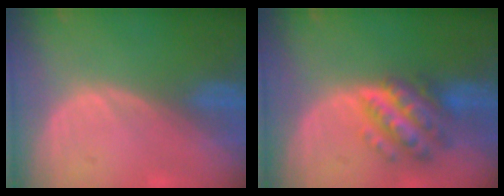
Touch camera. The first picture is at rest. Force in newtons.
{"total": 7.7, "press": 7.7, "slide": 0.5}